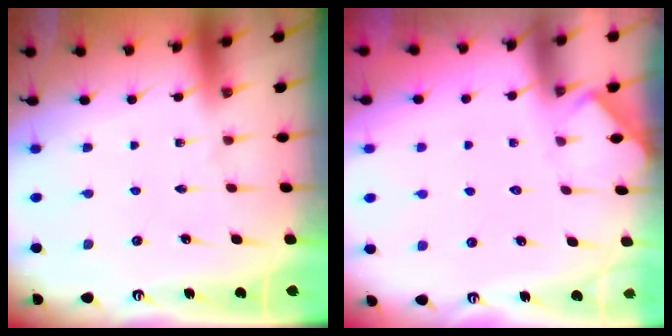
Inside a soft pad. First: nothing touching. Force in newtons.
{"total": 3.0, "press": 3.0, "slide": 0.4}